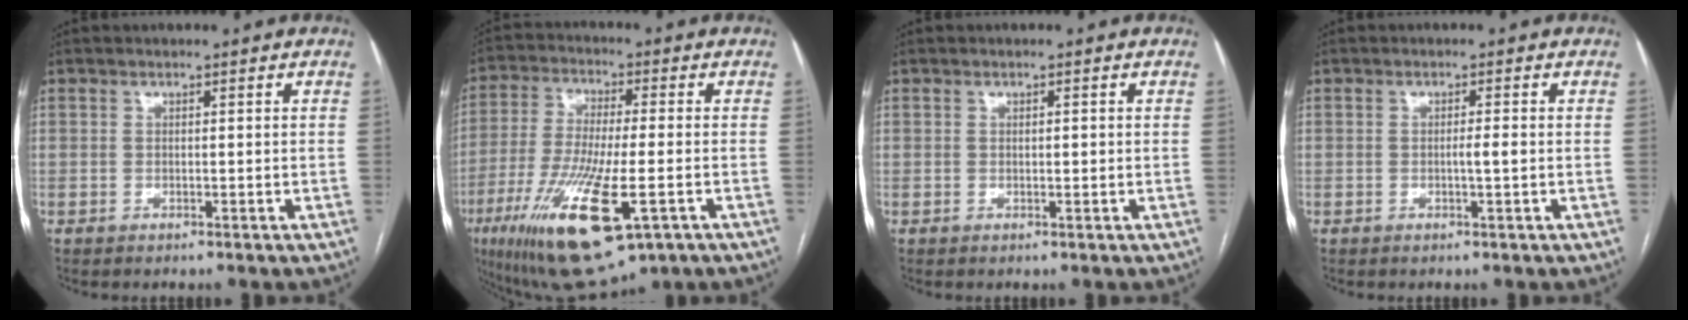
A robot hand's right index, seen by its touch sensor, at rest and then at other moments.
{"total": 18.8, "force": [-7.9, 4.2, 16.5], "torque": [-0.325, -0.042, -0.127]}
{"total": 0.9, "force": [0.1, 0.3, 0.9], "torque": [-0.015, 0.000, 0.002]}
{"total": 2.0, "force": [-0.4, -0.3, 1.9], "torque": [-0.031, 0.000, -0.008]}